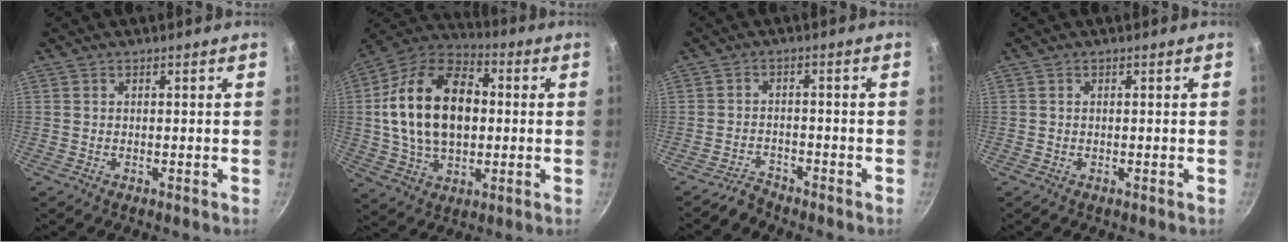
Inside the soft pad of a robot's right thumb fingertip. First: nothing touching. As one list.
[{"total": 21.0, "force": [1.5, 13.5, 16.0], "torque": [-0.258, 0.025, 0.019]}, {"total": 2.7, "force": [-2.7, 0.5, -0.1], "torque": [0.008, 0.024, -0.051]}, {"total": 0.0}]